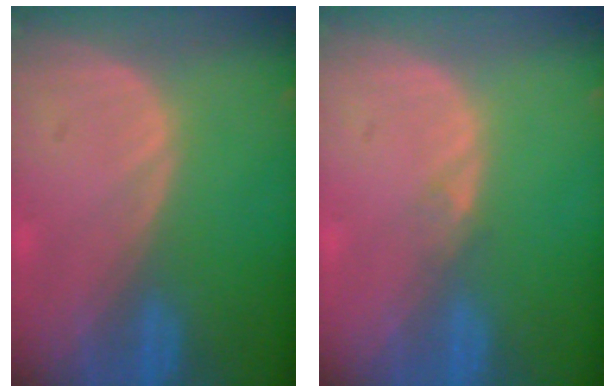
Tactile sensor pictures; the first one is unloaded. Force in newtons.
{"total": 0.8, "press": 0.8, "slide": 0.0}